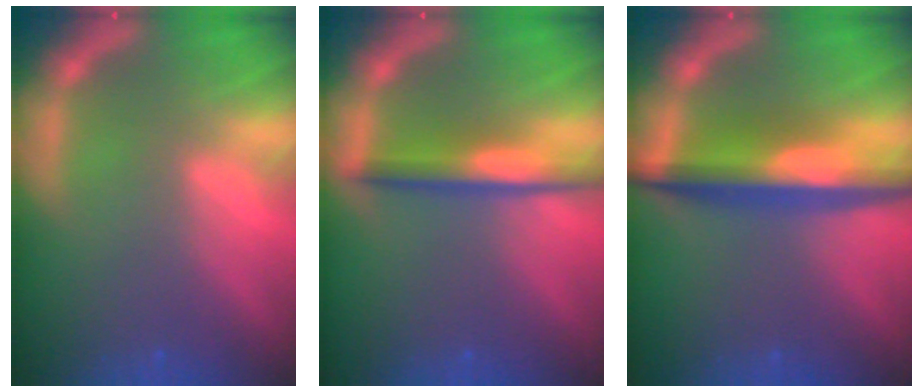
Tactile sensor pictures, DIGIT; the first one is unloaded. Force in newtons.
{"total": 4.0}
{"total": 7.1}